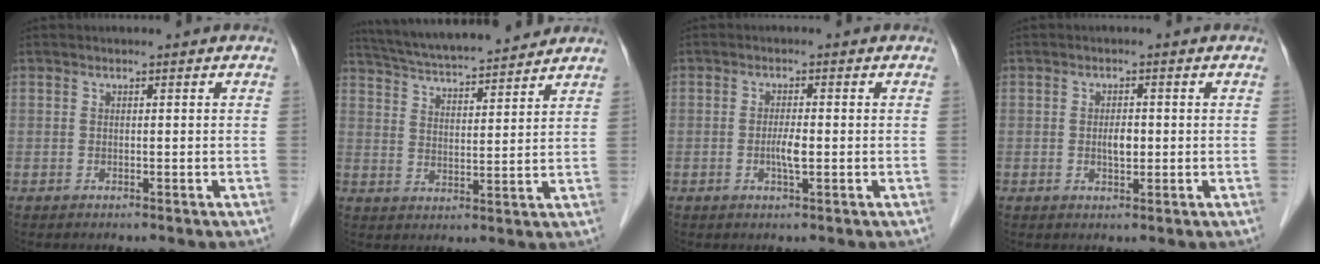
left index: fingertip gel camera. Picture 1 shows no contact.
{"total": 14.9, "force": [13.6, 1.2, 5.8], "torque": [-0.107, 0.019, 0.216]}
{"total": 2.5, "force": [-0.7, 0.3, 2.4], "torque": [-0.047, -0.005, -0.013]}
{"total": 2.2, "force": [-0.3, 1.0, 1.9], "torque": [-0.035, -0.003, -0.005]}